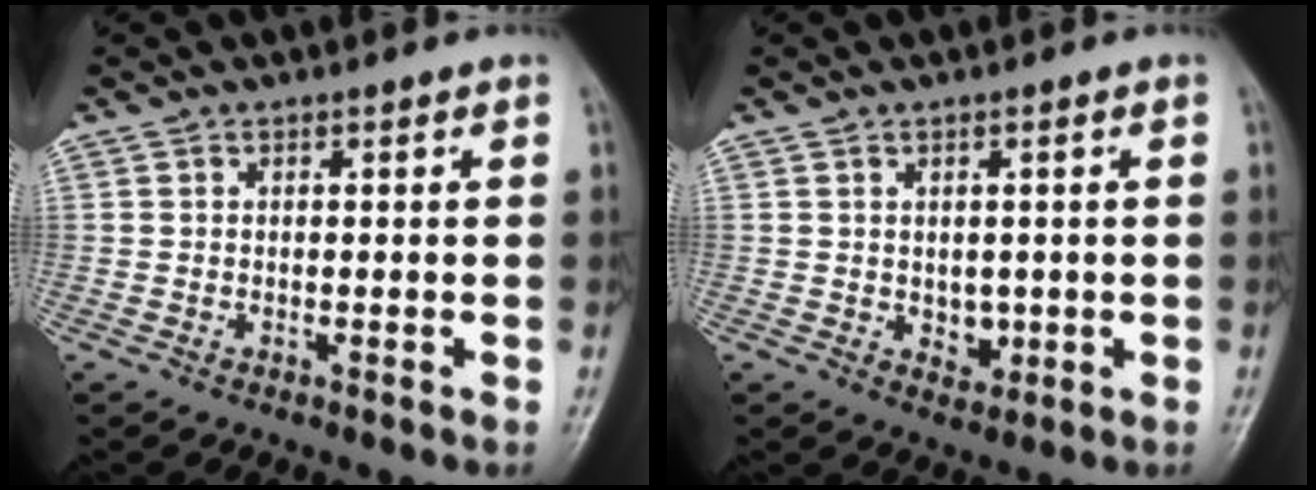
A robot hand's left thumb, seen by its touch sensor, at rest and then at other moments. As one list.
[{"total": 3.5, "force": [-0.1, 2.8, 2.2], "torque": [-0.012, -0.004, 0.006]}]